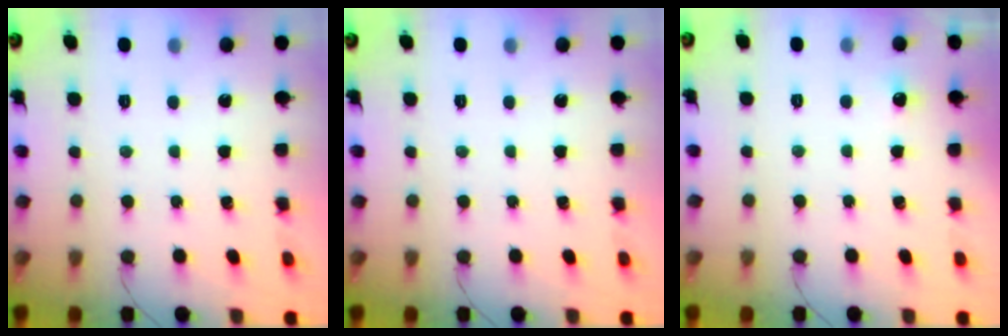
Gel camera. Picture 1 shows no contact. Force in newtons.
{"total": 0.0}
{"total": 2.9, "press": 2.7, "slide": 1.0}